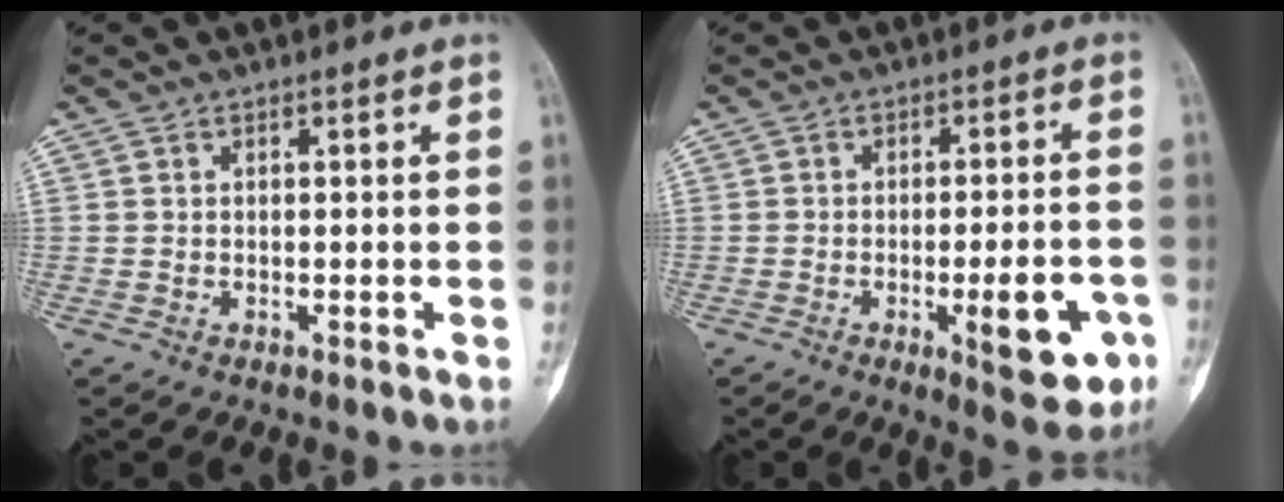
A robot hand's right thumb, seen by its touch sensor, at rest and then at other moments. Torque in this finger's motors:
{"motor_torque": [1.28, 0.96, 1.08, -0.24, 0.25]}